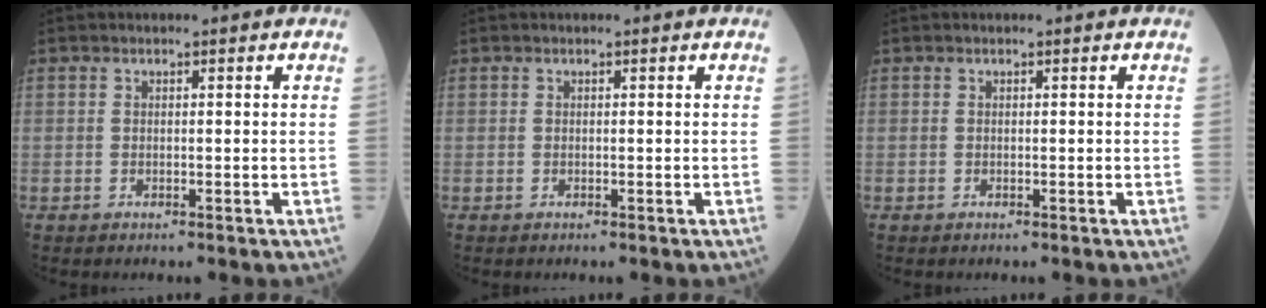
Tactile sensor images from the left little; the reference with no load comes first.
{"total": 0.0}
{"total": 0.0}